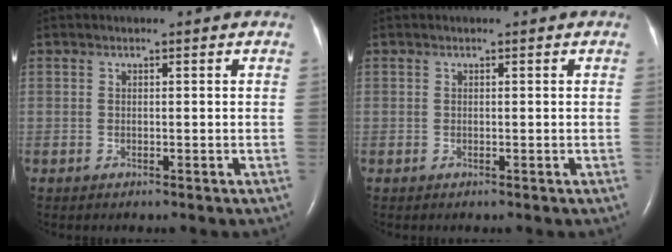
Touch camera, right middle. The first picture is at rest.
{"total": 0.0}